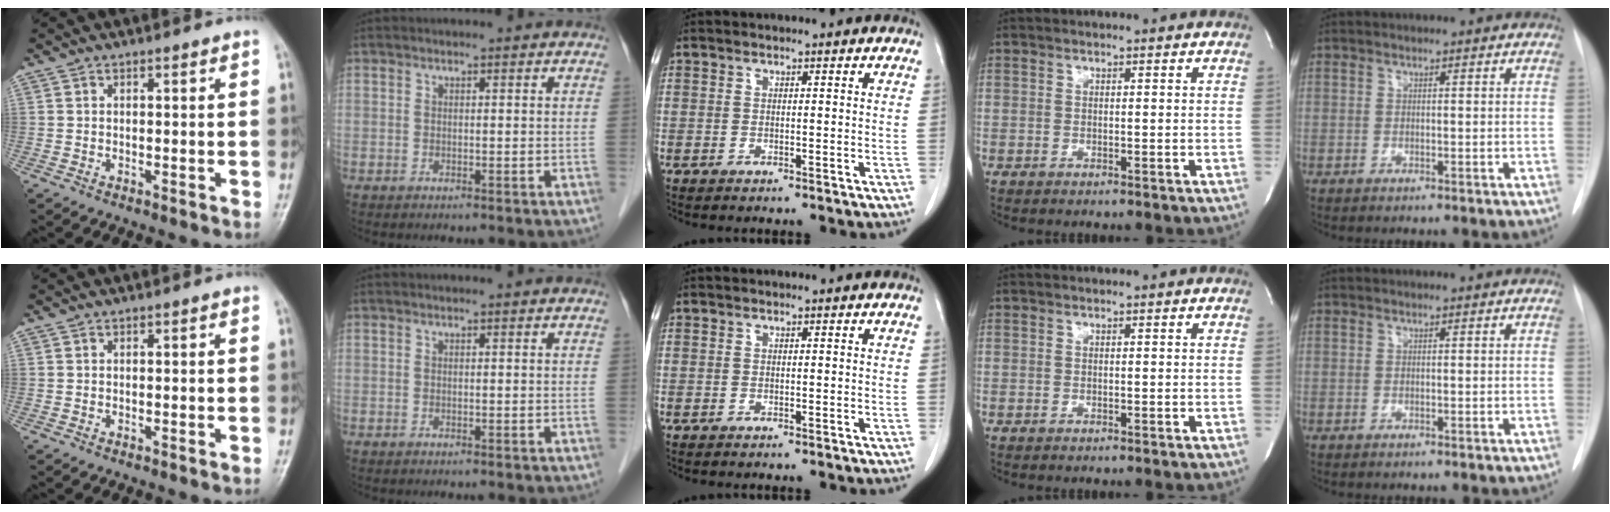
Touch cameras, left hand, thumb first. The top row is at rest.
{}